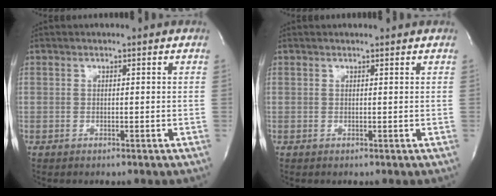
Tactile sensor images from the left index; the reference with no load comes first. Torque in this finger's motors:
{"motor_torque": [0.16, -0.11, -0.15, 0.00]}